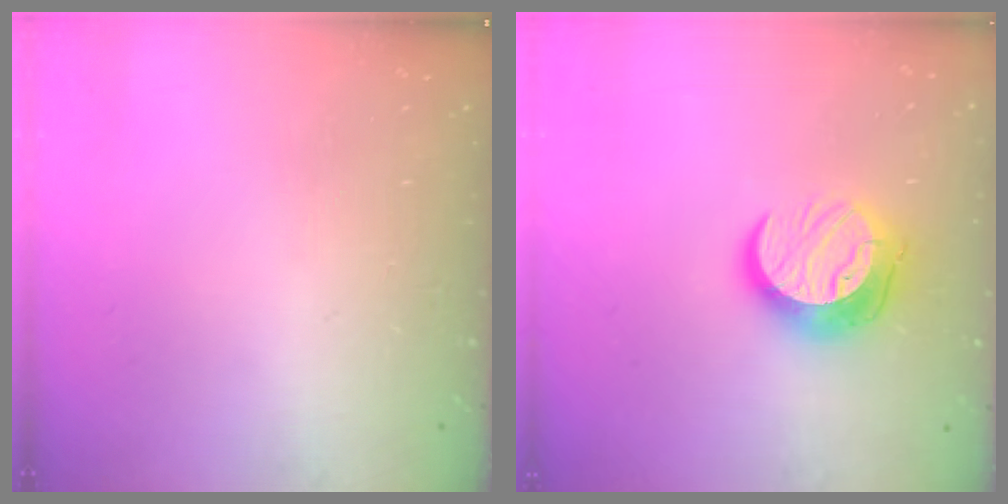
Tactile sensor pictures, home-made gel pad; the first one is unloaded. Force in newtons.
{"total": 11.9, "press": 11.8, "slide": 1.0}